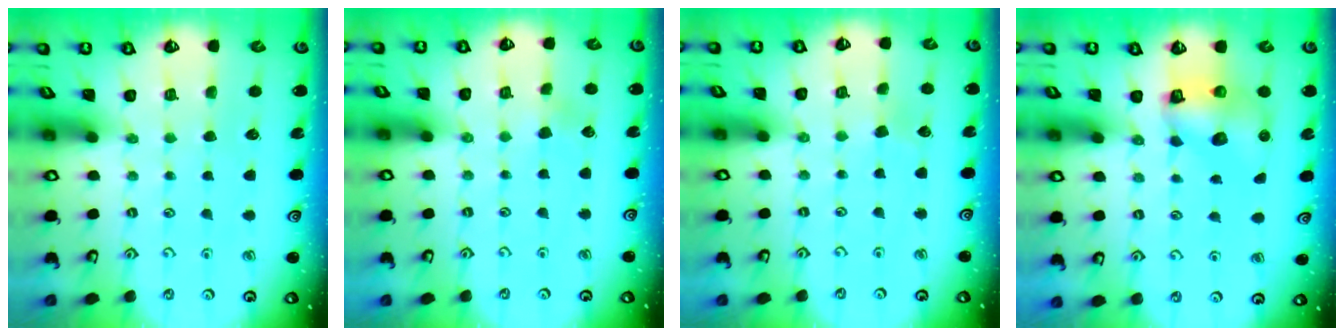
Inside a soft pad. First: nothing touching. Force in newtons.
{"total": 2.1, "press": 2.1, "slide": 0.3}
{"total": 2.9, "press": 2.9, "slide": 0.3}
{"total": 7.9, "press": 7.9, "slide": 0.5}